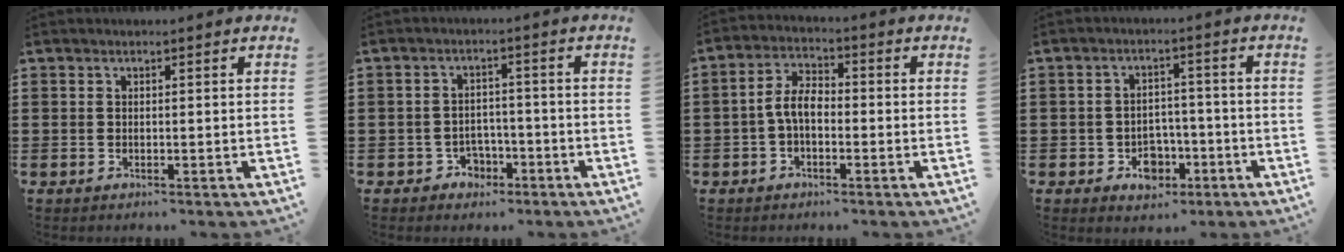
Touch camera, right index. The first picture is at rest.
{"total": 3.1, "force": [-2.0, 2.2, 0.7], "torque": [-0.020, 0.004, -0.044]}
{"total": 5.2, "force": [-1.0, 2.8, 4.2], "torque": [-0.098, 0.003, -0.025]}
{"total": 4.4, "force": [-2.2, 3.3, 2.0], "torque": [-0.034, 0.006, -0.043]}